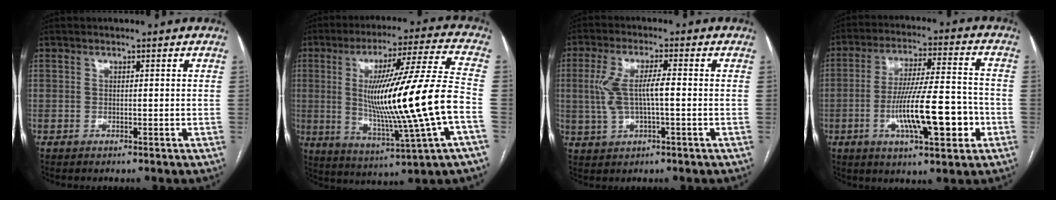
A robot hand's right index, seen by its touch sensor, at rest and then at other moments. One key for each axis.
{"total": 20.7, "fx": -2.1, "fy": -0.8, "fz": 20.5, "tx": -0.358, "ty": -0.007, "tz": -0.037}
{"total": 7.1, "fx": 0.0, "fy": 1.9, "fz": 6.9, "tx": -0.152, "ty": 0.013, "tz": 0.006}
{"total": 14.3, "fx": -4.1, "fy": 2.5, "fz": 13.5, "tx": -0.236, "ty": 0.004, "tz": -0.064}